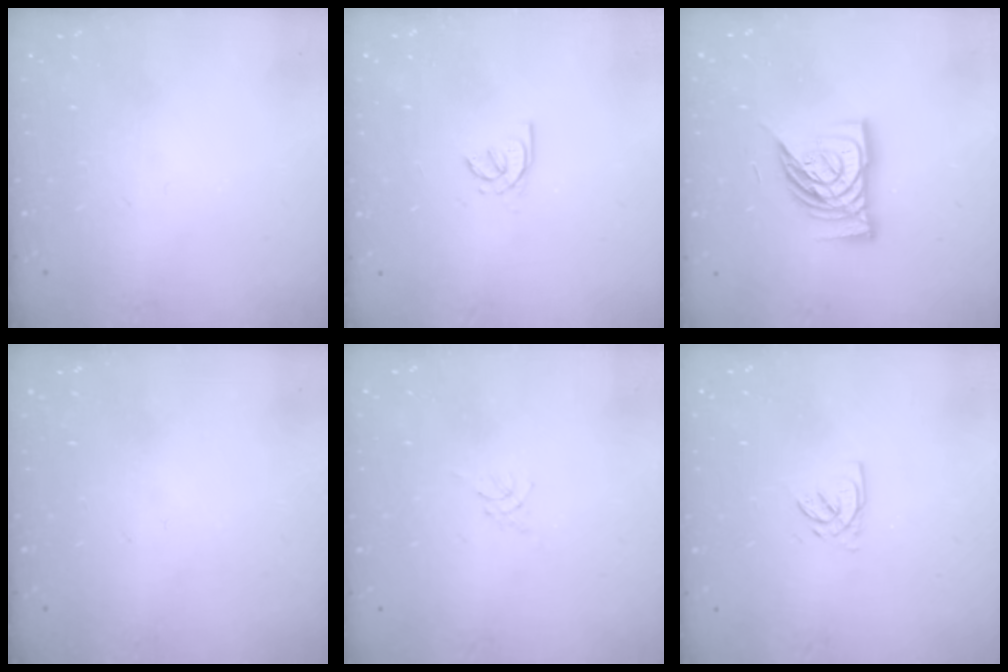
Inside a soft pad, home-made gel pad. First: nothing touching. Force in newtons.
{"total": 1.4, "press": 1.3, "slide": 0.4}
{"total": 11.6, "press": 11.5, "slide": 1.5}
{"total": 0.0}
{"total": 0.0}
{"total": 2.5, "press": 2.5, "slide": 0.3}